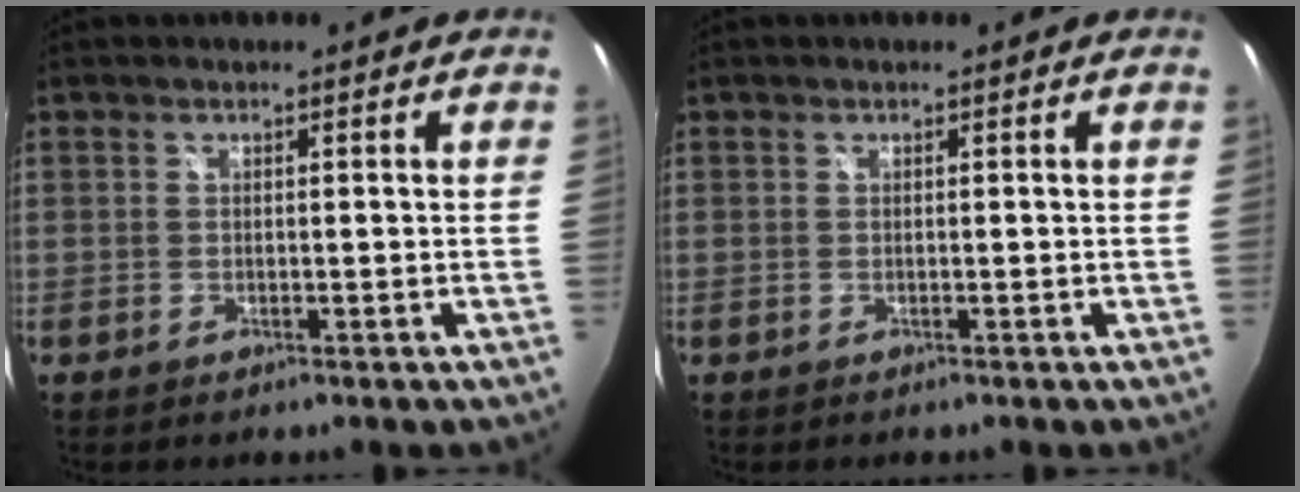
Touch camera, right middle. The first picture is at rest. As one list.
[{"total": 0.0}]